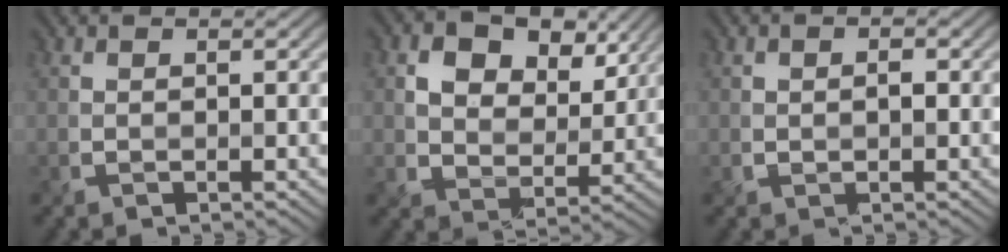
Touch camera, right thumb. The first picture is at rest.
{"total": 7.4, "force": [3.6, 5.1, 4.0], "torque": [-0.084, -0.007, 0.050]}
{"total": 1.3, "force": [0.0, 0.9, 0.9], "torque": [-0.016, -0.001, -0.001]}